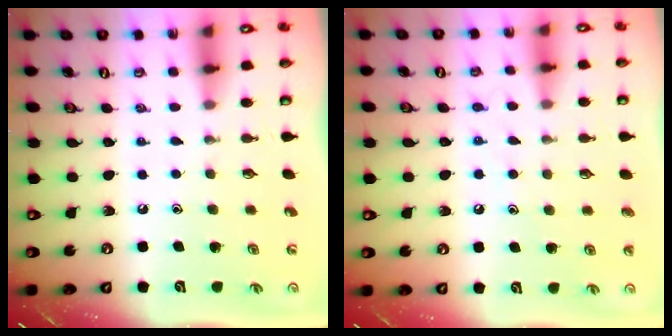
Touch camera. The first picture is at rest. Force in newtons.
{"total": 7.4, "press": 7.4, "slide": 0.5}